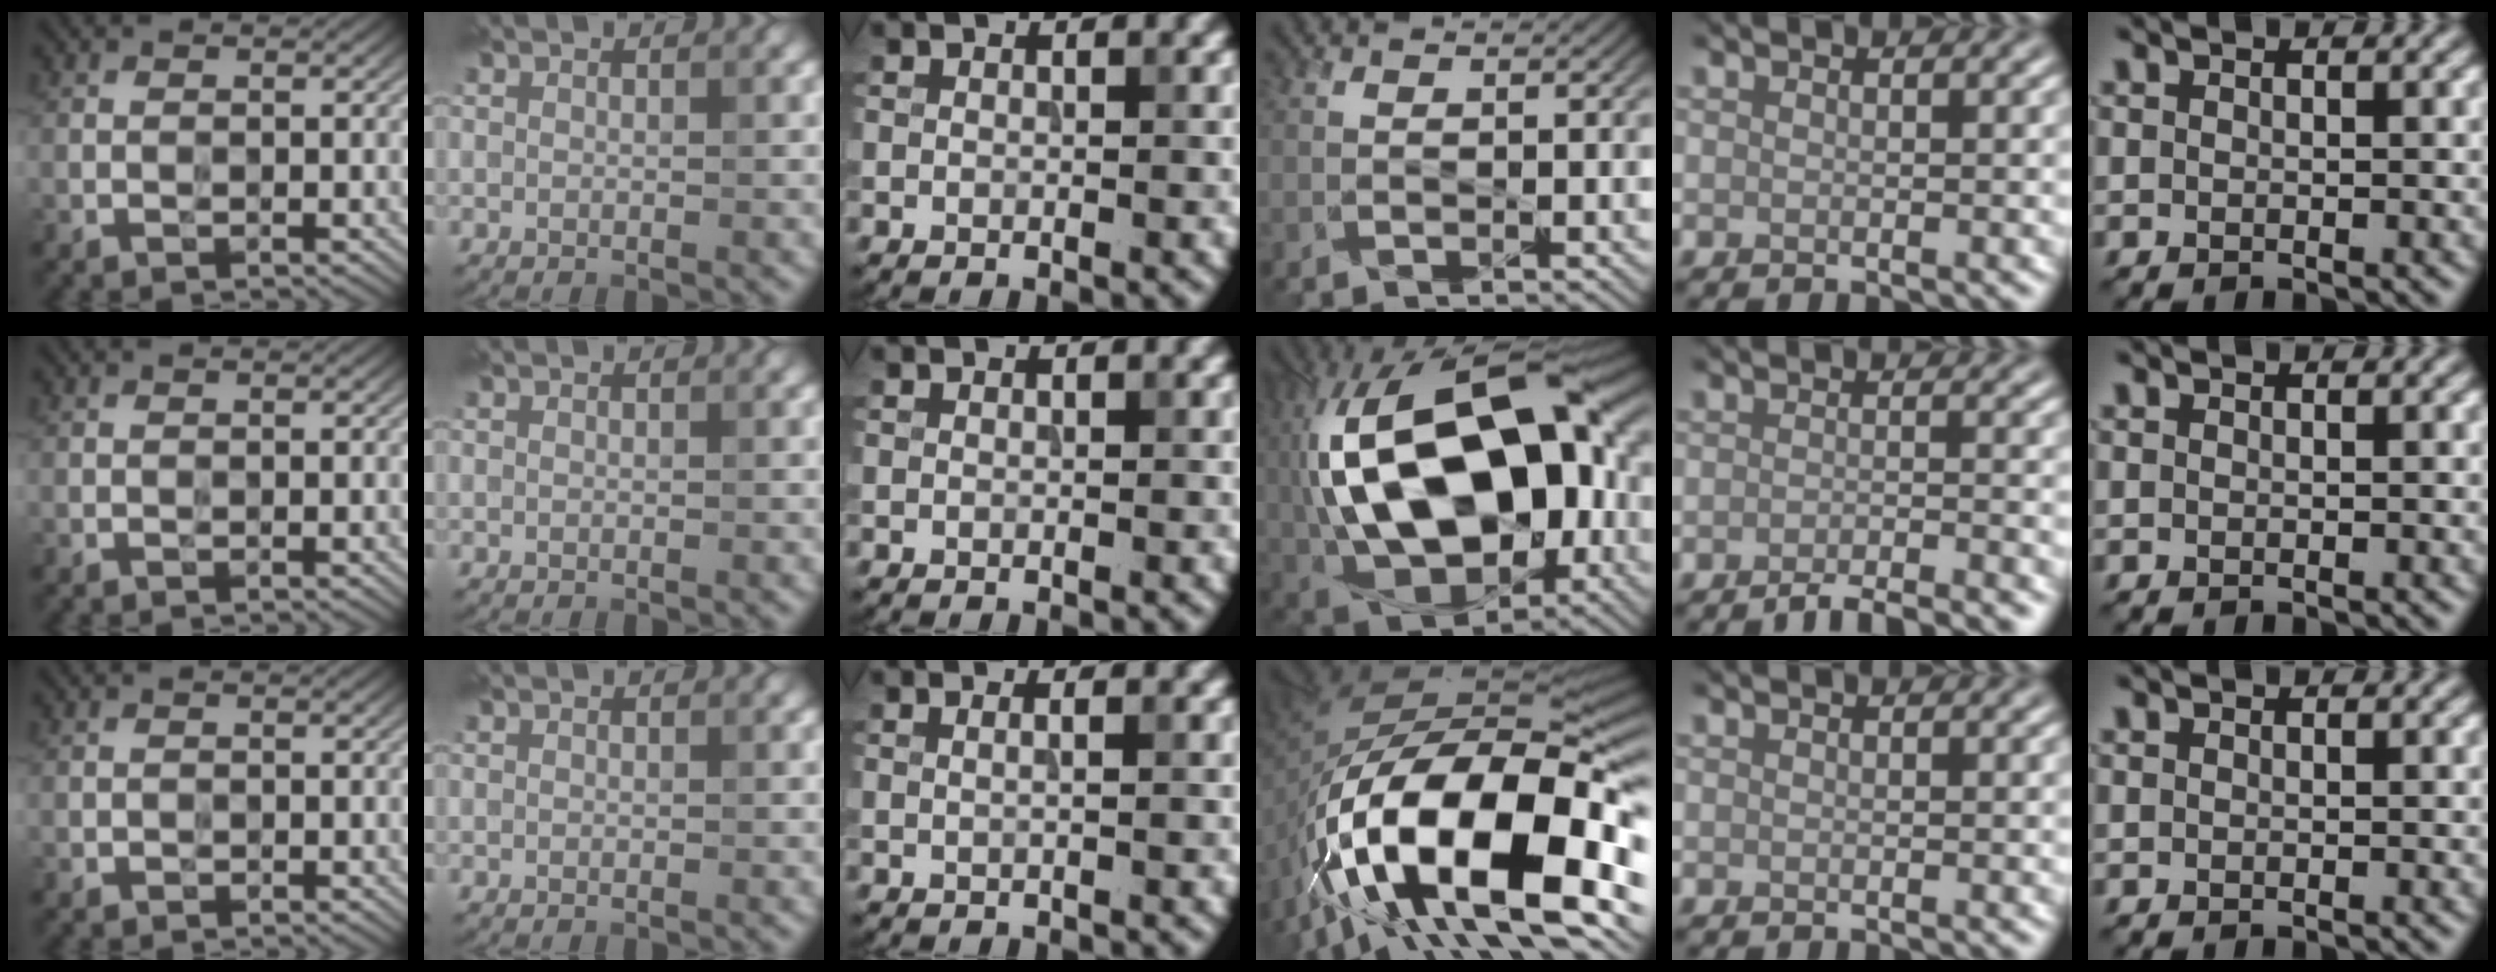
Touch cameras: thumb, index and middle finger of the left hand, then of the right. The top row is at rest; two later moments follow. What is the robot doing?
{"motion": "wipe", "object": "compact mirror"}